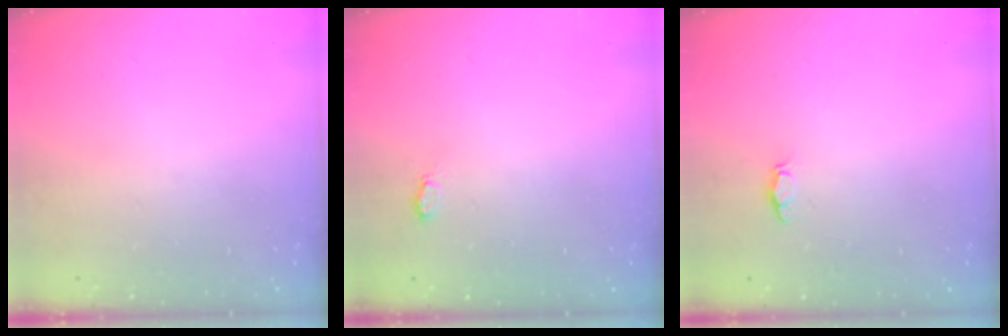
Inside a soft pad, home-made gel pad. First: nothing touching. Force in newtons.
{"total": 3.5, "press": 3.5, "slide": 0.5}
{"total": 2.2, "press": 2.2, "slide": 0.3}